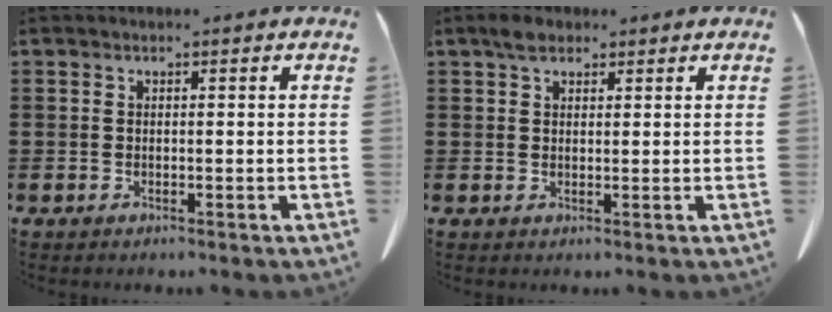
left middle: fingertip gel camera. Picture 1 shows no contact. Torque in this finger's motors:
{"motor_torque": [0.02, 0.00, 0.00, 0.03]}